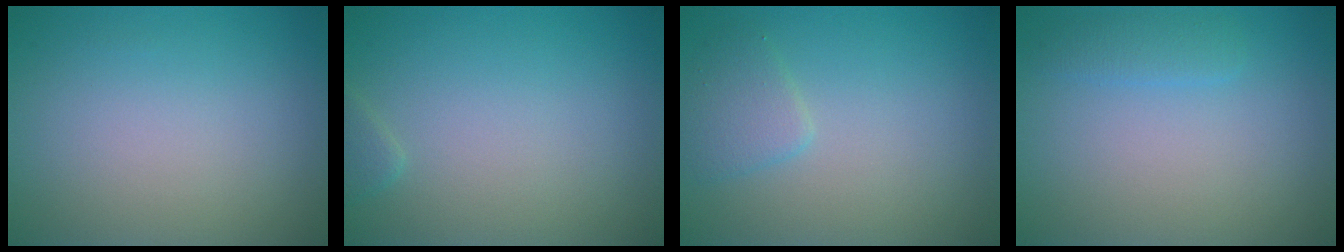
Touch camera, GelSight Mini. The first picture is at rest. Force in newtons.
{"total": 0.6, "press": 0.6, "slide": 0.1}
{"total": 2.0, "press": 2.0, "slide": 0.1}
{"total": 1.4, "press": 1.4, "slide": 0.1}